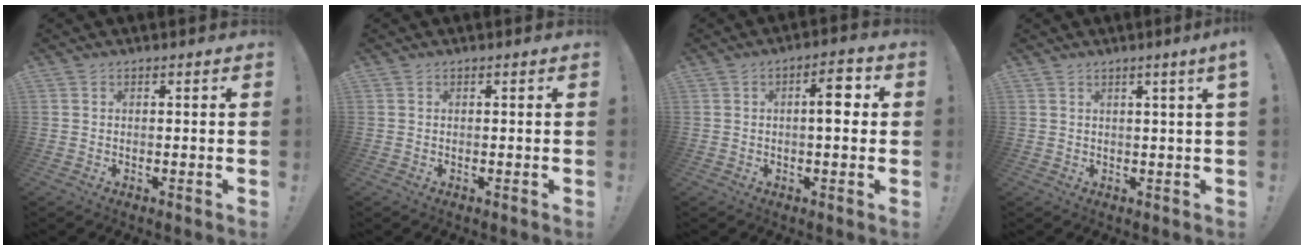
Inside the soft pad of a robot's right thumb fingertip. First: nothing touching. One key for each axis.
{"total": 0.0}
{"total": 7.0, "fx": 1.1, "fy": 2.3, "fz": 6.5, "tx": -0.082, "ty": 0.002, "tz": 0.006}
{"total": 3.1, "fx": 1.3, "fy": -0.7, "fz": 2.7, "tx": -0.036, "ty": -0.009, "tz": 0.016}